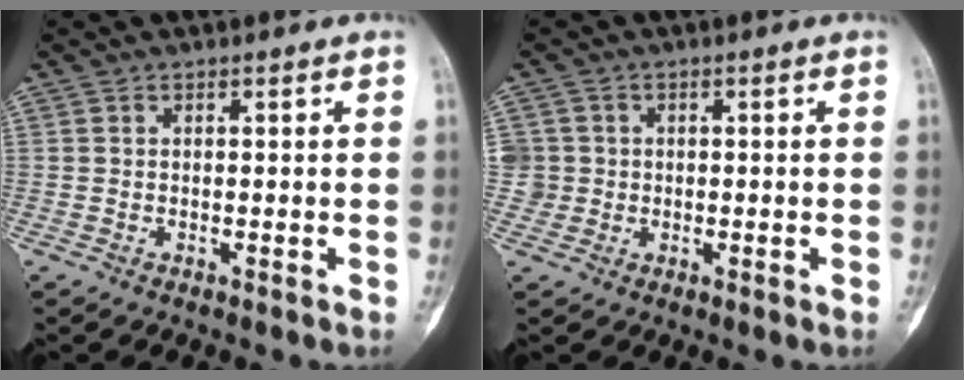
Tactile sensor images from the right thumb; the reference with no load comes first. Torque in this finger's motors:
{"motor_torque": [-0.45, 0.25, 0.38, -0.02, 0.01]}